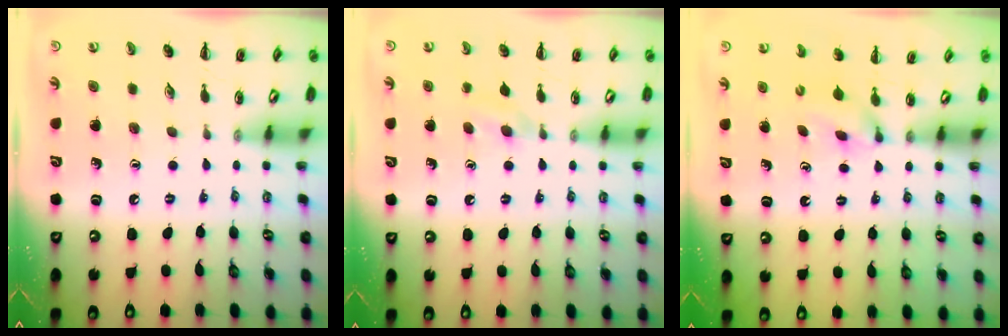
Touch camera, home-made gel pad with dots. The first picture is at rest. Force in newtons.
{"total": 4.0, "press": 3.7, "slide": 1.6}
{"total": 2.4, "press": 2.3, "slide": 0.9}